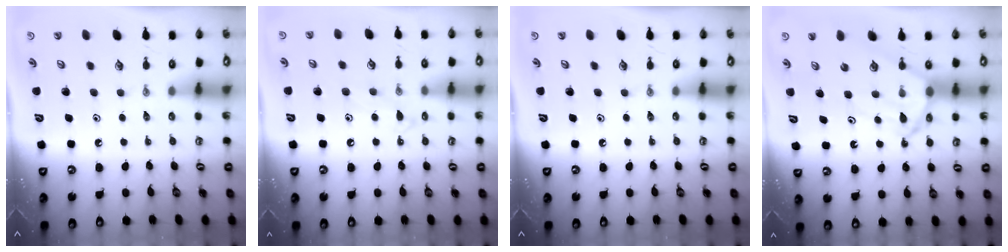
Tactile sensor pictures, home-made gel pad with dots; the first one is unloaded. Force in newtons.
{"total": 8.2, "press": 8.1, "slide": 0.6}
{"total": 0.0}
{"total": 10.4, "press": 10.3, "slide": 0.9}